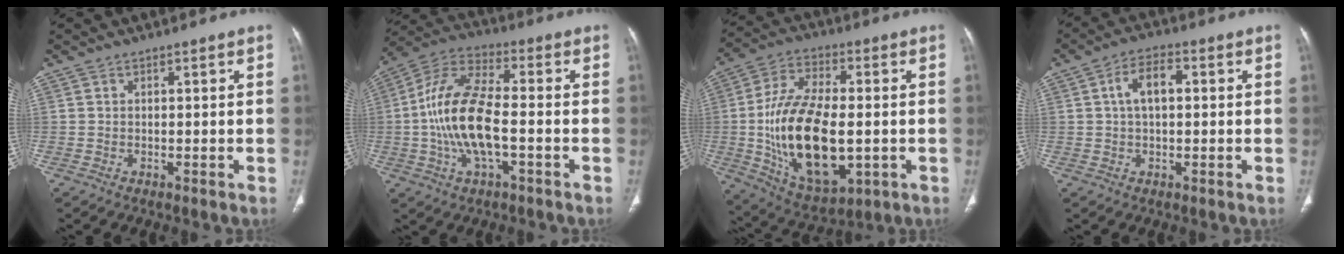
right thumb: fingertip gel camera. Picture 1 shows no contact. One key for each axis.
{"total": 15.4, "fx": -2.3, "fy": 6.3, "fz": 13.9, "tx": -0.283, "ty": 0.029, "tz": -0.048}
{"total": 22.6, "fx": -2.3, "fy": 11.6, "fz": 19.3, "tx": -0.353, "ty": -0.003, "tz": -0.023}
{"total": 5.9, "fx": 0.8, "fy": 3.2, "fz": 4.8, "tx": -0.085, "ty": 0.017, "tz": 0.009}